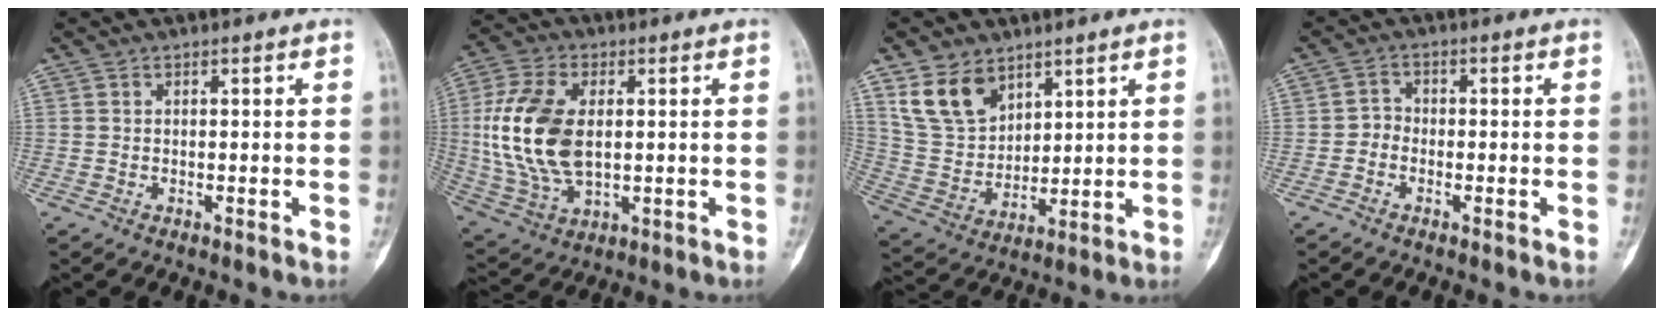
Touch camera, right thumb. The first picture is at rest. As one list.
[{"total": 16.9, "force": [1.3, 10.0, 13.6], "torque": [-0.280, -0.006, 0.032]}, {"total": 11.4, "force": [6.9, 7.4, 5.3], "torque": [-0.083, -0.031, 0.149]}, {"total": 2.1, "force": [-1.1, 1.7, 0.7], "torque": [0.004, 0.008, -0.031]}]